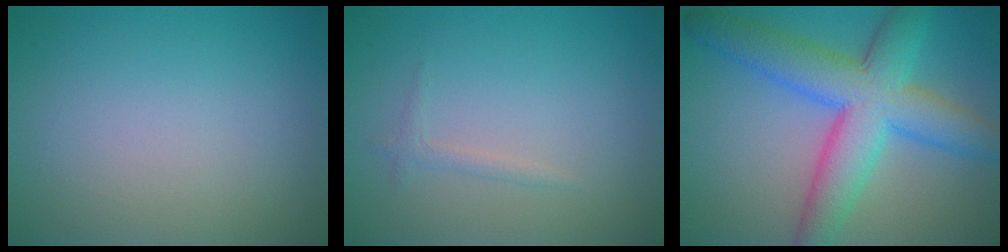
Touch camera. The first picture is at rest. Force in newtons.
{"total": 0.8, "press": 0.8, "slide": 0.1}
{"total": 9.0, "press": 9.0, "slide": 0.2}